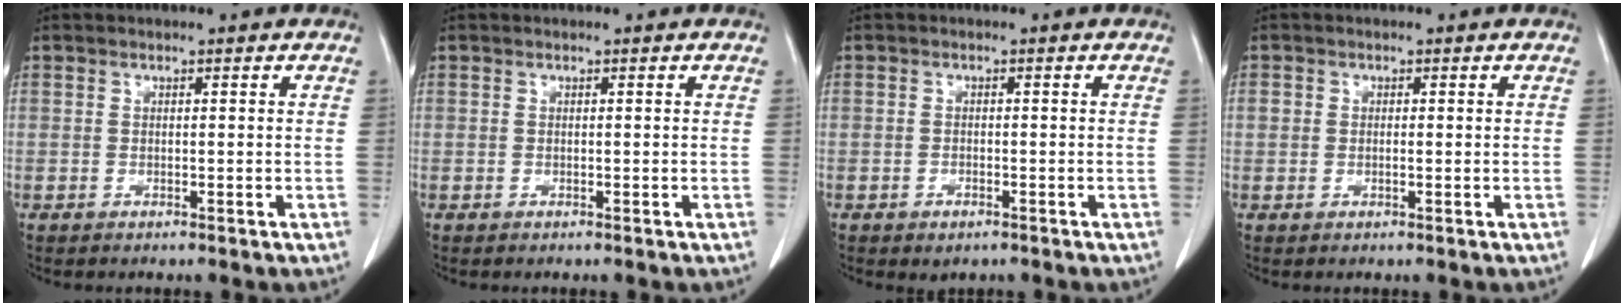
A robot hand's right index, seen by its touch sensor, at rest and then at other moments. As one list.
[{"total": 0.0}, {"total": 1.6, "force": [-1.0, 0.9, 0.9], "torque": [-0.013, 0.001, -0.006]}, {"total": 1.4, "force": [0.0, 1.0, 1.0], "torque": [-0.019, 0.005, 0.001]}]